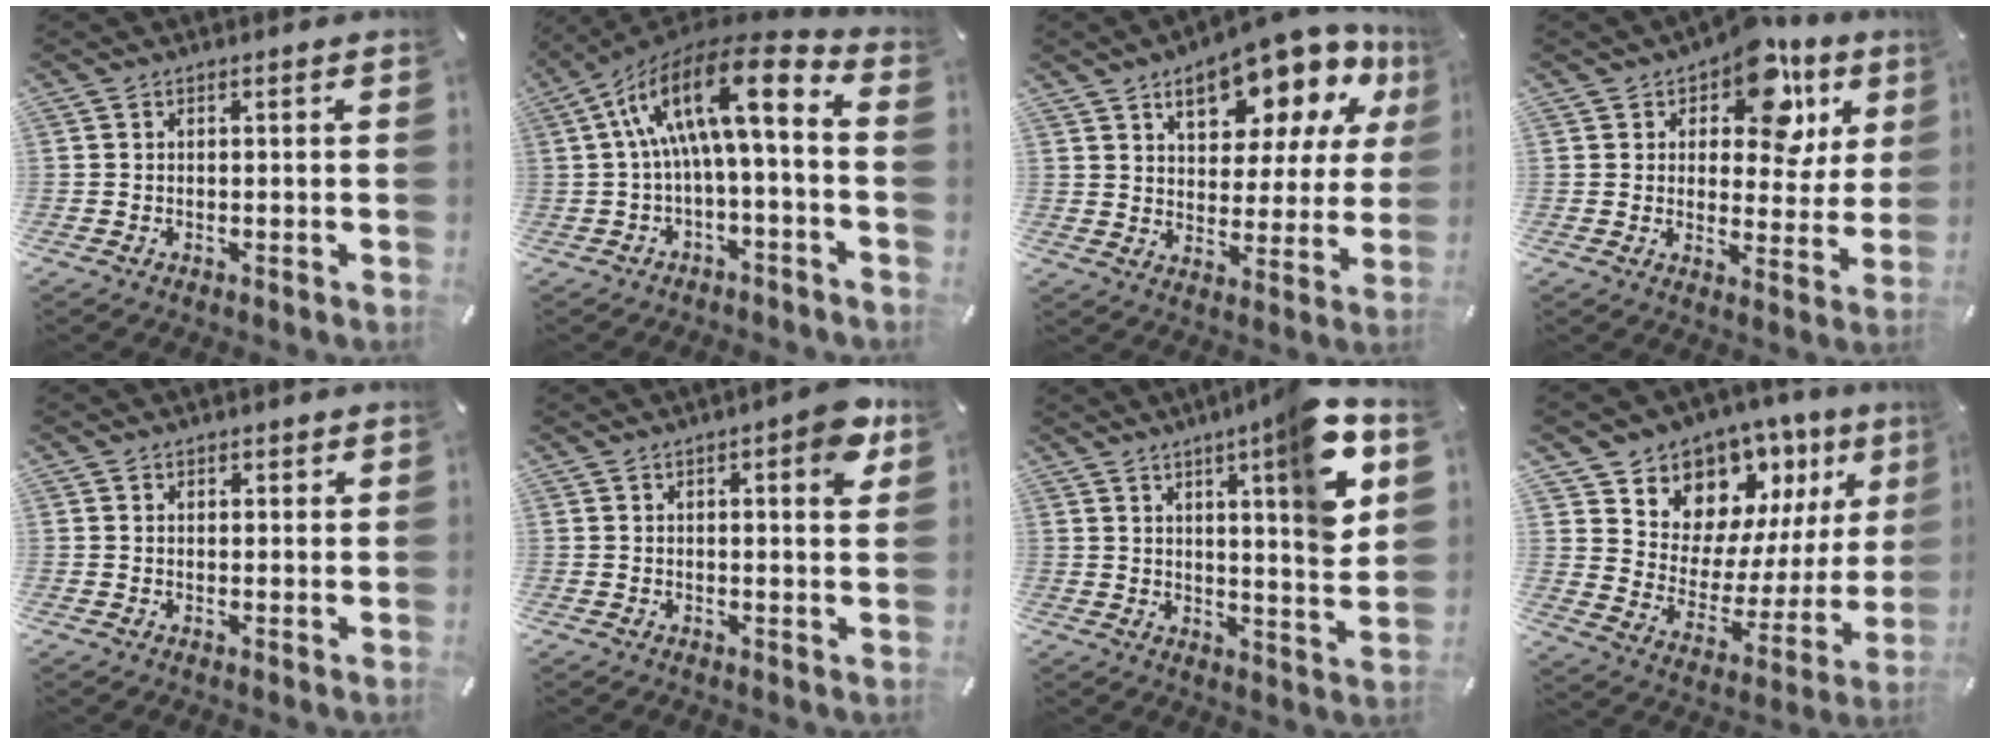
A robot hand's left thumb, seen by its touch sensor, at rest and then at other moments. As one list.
[{"total": 16.9, "force": [2.4, 5.4, 15.9], "torque": [-0.283, -0.013, 0.035]}, {"total": 17.9, "force": [11.8, 8.3, 10.7], "torque": [-0.150, -0.076, 0.195]}, {"total": 14.4, "force": [8.2, 8.1, 8.7], "torque": [-0.117, -0.042, 0.141]}, {"total": 1.3, "force": [0.9, 0.9, 0.1], "torque": [0.005, -0.002, 0.015]}, {"total": 6.2, "force": [2.8, 1.8, 5.3], "torque": [-0.065, -0.010, 0.040]}, {"total": 14.4, "force": [7.7, 1.8, 12.1], "torque": [-0.161, -0.050, 0.113]}, {"total": 11.3, "force": [9.0, 6.8, 0.1], "torque": [-0.009, -0.113, 0.160]}]